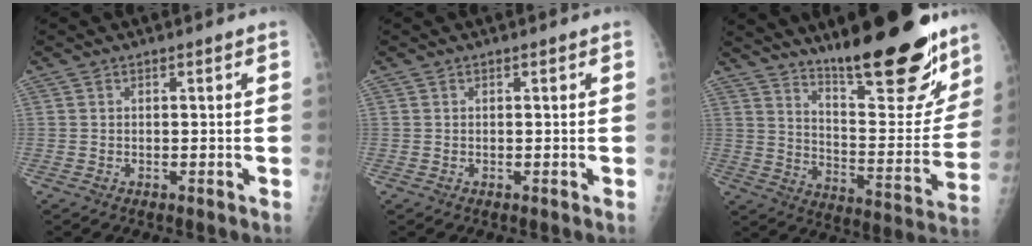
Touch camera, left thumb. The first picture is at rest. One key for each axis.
{"total": 0.0}
{"total": 25.6, "fx": 18.6, "fy": 6.4, "fz": 16.3, "tx": -0.198, "ty": -0.110, "tz": 0.276}